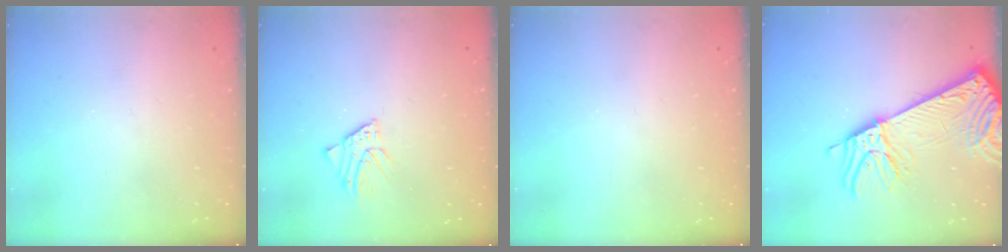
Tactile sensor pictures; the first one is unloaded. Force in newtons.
{"total": 1.4, "press": 1.4, "slide": 0.0}
{"total": 0.0}
{"total": 14.2, "press": 13.7, "slide": 3.6}